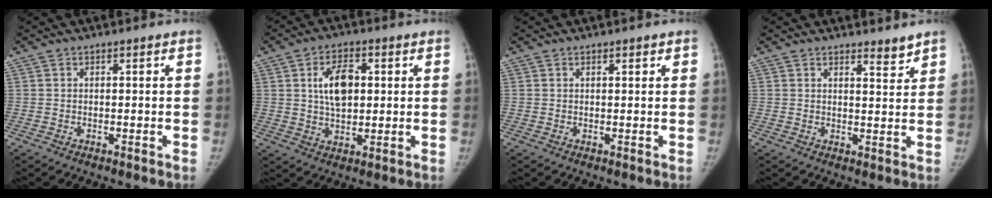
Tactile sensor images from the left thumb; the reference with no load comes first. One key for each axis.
{"total": 8.4, "fx": 1.7, "fy": 5.0, "fz": 6.5, "tx": -0.092, "ty": -0.002, "tz": 0.030}
{"total": 0.9, "fx": 0.6, "fy": 0.4, "fz": 0.6, "tx": -0.006, "ty": -0.002, "tz": 0.009}
{"total": 2.9, "fx": 2.6, "fy": 0.6, "fz": 1.1, "tx": -0.006, "ty": -0.025, "tz": 0.038}